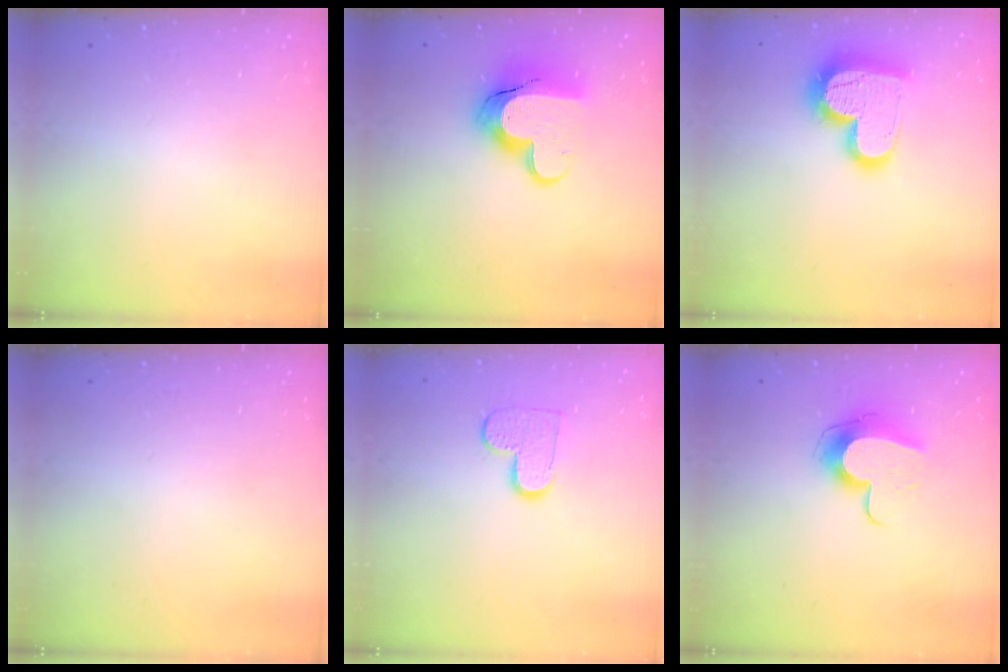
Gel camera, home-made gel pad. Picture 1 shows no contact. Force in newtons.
{"total": 14.0, "press": 13.9, "slide": 0.7}
{"total": 17.7, "press": 17.7, "slide": 1.3}
{"total": 0.0}
{"total": 9.2, "press": 9.1, "slide": 0.6}
{"total": 10.7, "press": 10.6, "slide": 0.7}